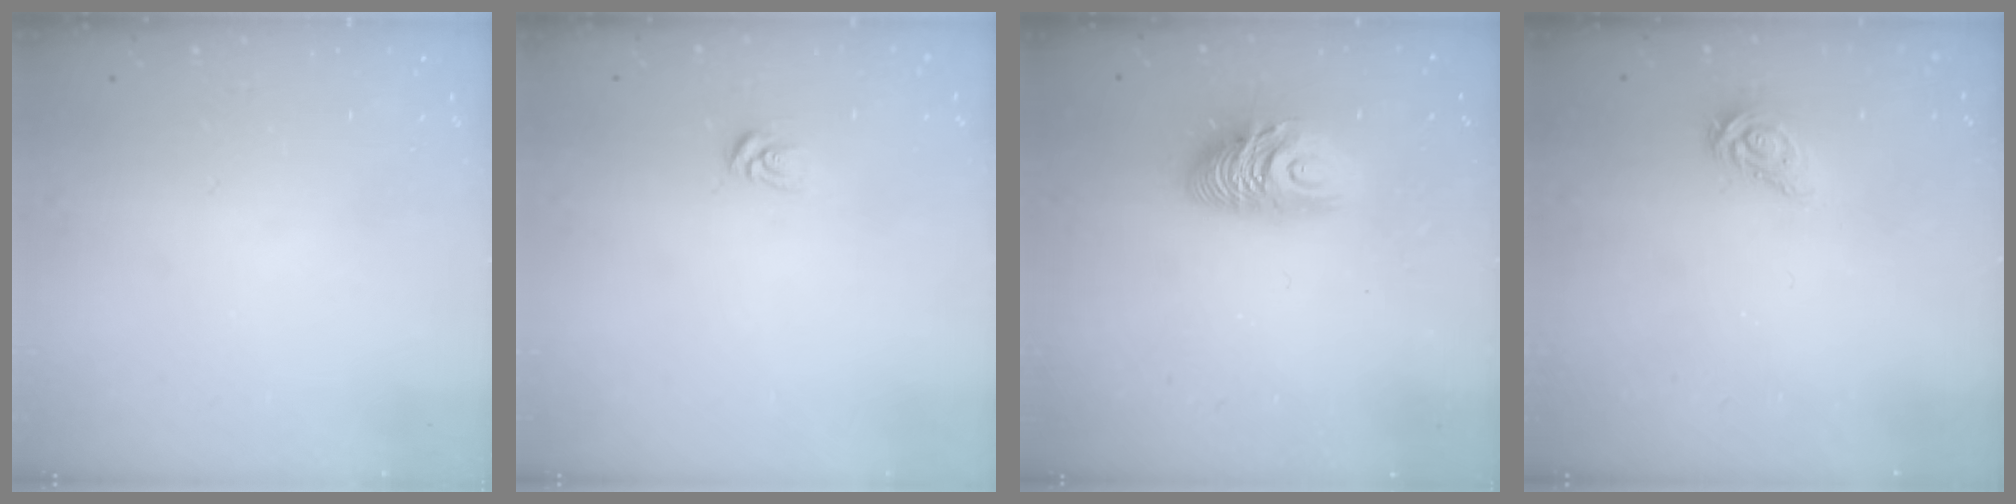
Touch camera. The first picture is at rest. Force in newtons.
{"total": 4.8, "press": 4.8, "slide": 0.4}
{"total": 10.3, "press": 10.2, "slide": 0.7}
{"total": 5.5, "press": 5.5, "slide": 0.5}